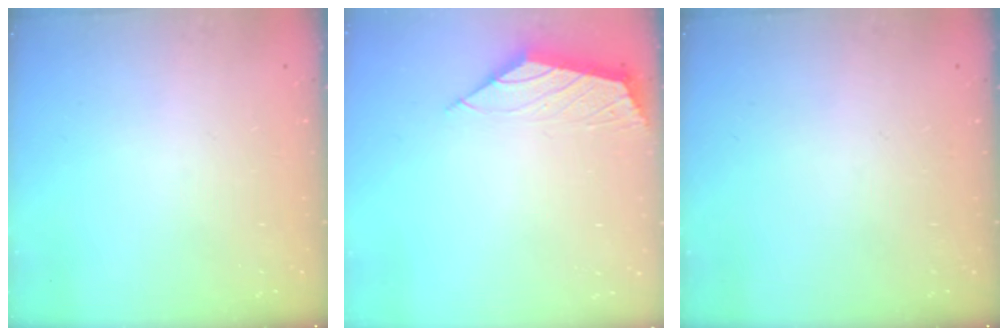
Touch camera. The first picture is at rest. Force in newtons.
{"total": 2.2, "press": 2.1, "slide": 0.5}
{"total": 0.0}